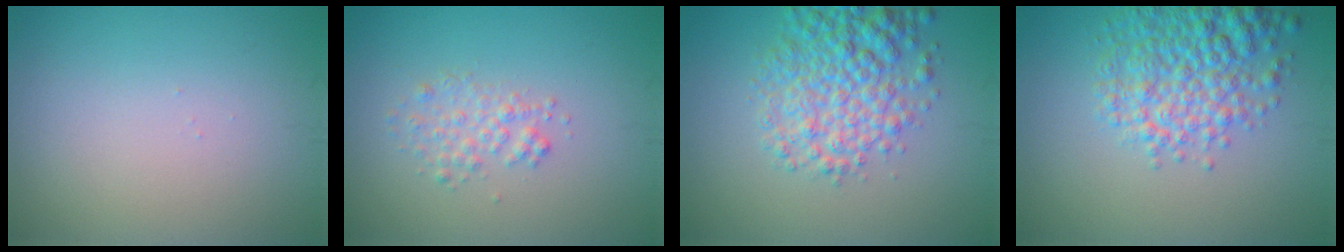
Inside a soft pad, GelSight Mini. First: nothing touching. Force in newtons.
{"total": 1.7, "press": 1.7, "slide": 0.1}
{"total": 5.9, "press": 5.9, "slide": 0.2}
{"total": 5.8, "press": 5.8, "slide": 0.3}